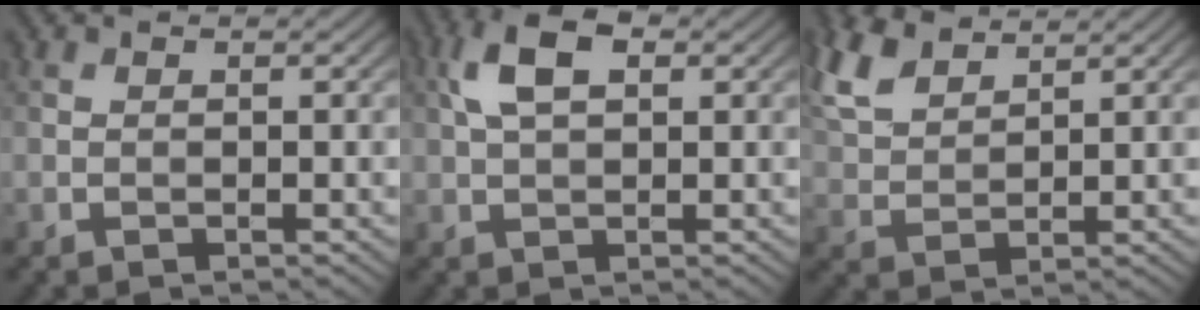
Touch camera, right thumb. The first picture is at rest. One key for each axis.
{"total": 5.8, "fx": 1.9, "fy": 3.0, "fz": 4.6, "tx": -0.103, "ty": 0.012, "tz": 0.030}
{"total": 7.4, "fx": 5.2, "fy": 3.2, "fz": 4.1, "tx": -0.121, "ty": 0.015, "tz": 0.114}